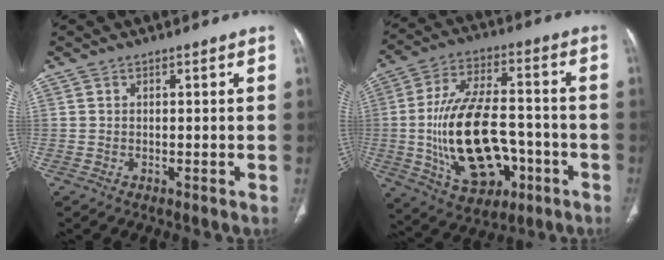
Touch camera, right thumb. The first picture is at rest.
{"total": 20.7, "force": [-4.4, 12.0, 16.3], "torque": [-0.282, 0.027, -0.056]}